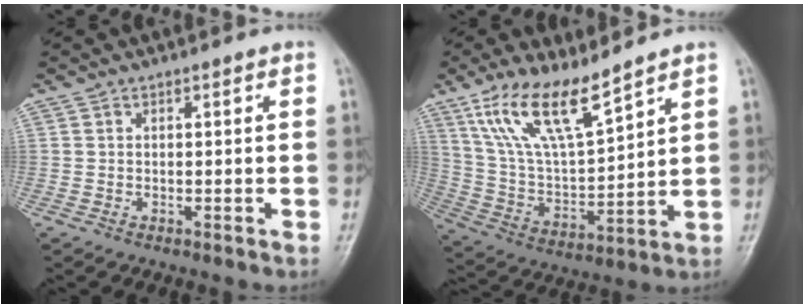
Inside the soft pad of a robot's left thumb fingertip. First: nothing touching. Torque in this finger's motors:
{"motor_torque": [0.79, 0.71, 1.33, -1.44, 0.28]}